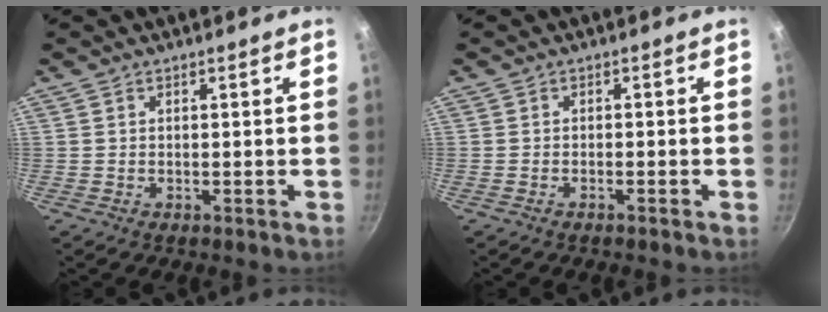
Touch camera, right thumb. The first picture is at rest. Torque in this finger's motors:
{"motor_torque": [-0.19, -0.17, 0.06, 0.46, -0.03]}